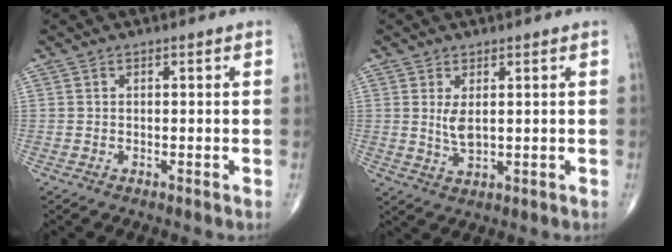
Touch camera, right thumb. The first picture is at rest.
{"total": 3.5, "force": [0.8, 1.5, 3.0], "torque": [-0.053, -0.016, 0.021]}